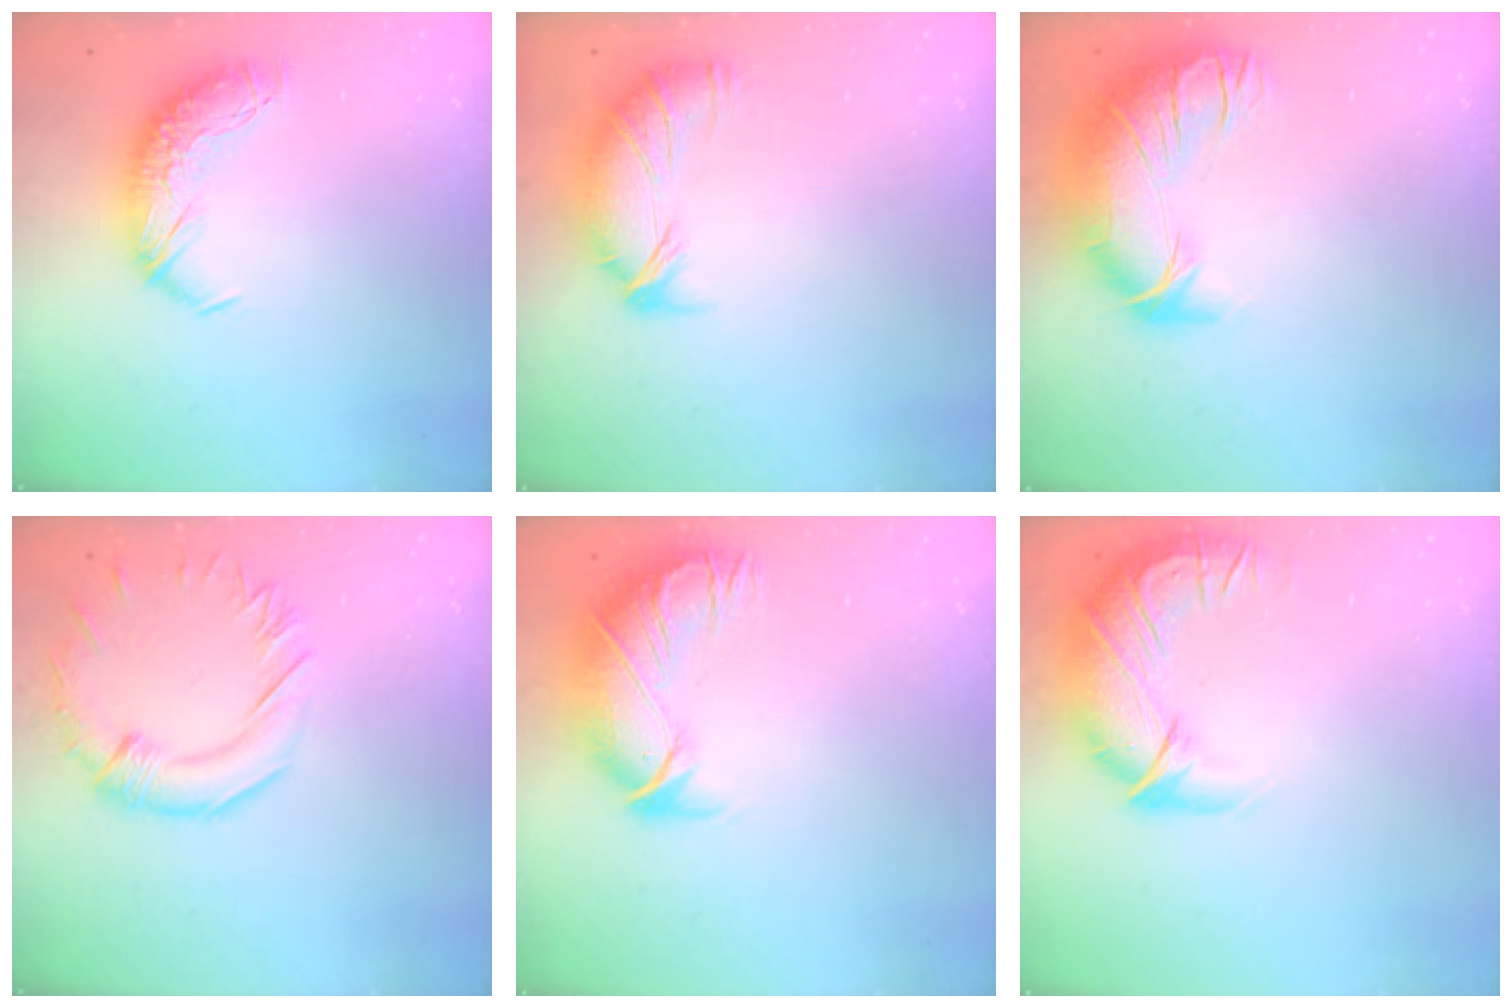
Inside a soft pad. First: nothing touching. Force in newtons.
{"total": 5.0, "press": 4.6, "slide": 1.7}
{"total": 3.7, "press": 2.1, "slide": 3.0}
{"total": 2.0, "press": 1.8, "slide": 1.0}
{"total": 2.5, "press": 1.3, "slide": 2.1}
{"total": 3.0, "press": 0.1, "slide": 3.0}